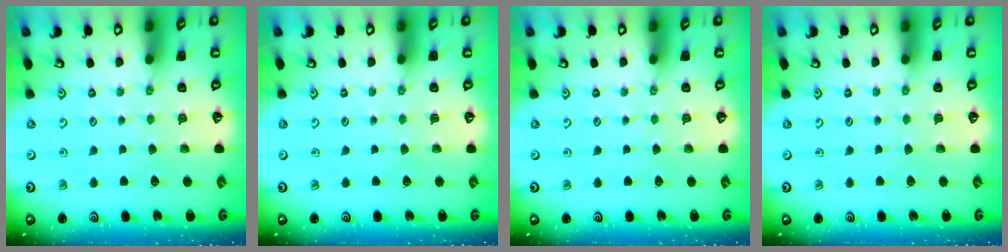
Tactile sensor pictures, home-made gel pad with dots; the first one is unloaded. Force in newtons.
{"total": 0.0}
{"total": 0.0}
{"total": 0.0}